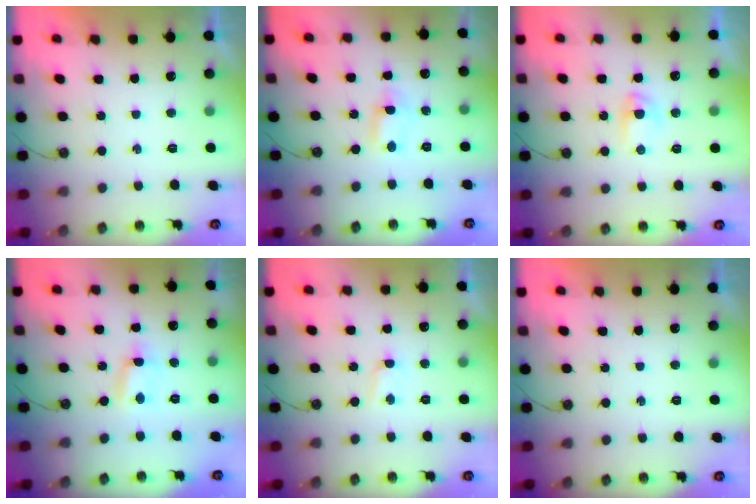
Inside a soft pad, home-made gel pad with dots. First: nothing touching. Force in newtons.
{"total": 1.6, "press": 1.1, "slide": 1.1}
{"total": 2.9, "press": 2.9, "slide": 0.5}
{"total": 1.6, "press": 1.5, "slide": 0.6}
{"total": 1.7, "press": 1.7, "slide": 0.3}
{"total": 0.0}